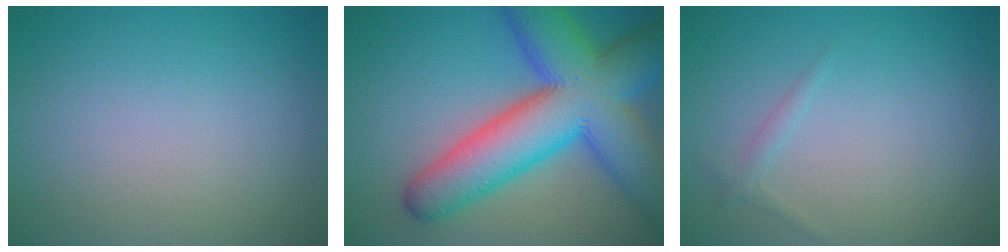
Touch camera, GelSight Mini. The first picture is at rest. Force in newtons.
{"total": 13.4, "press": 13.4, "slide": 0.5}
{"total": 0.9, "press": 0.9, "slide": 0.0}